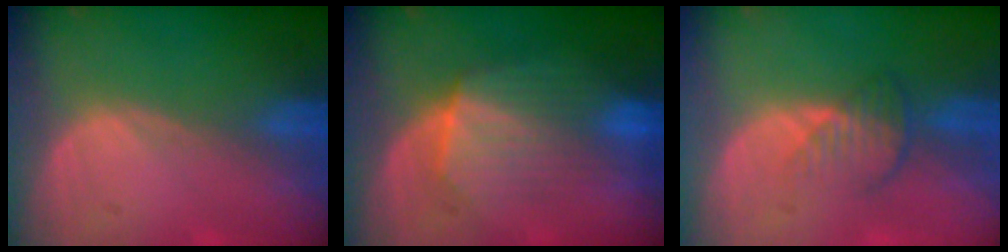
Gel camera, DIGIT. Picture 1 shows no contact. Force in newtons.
{"total": 7.1, "press": 7.0, "slide": 1.2}
{"total": 3.8, "press": 3.3, "slide": 1.8}